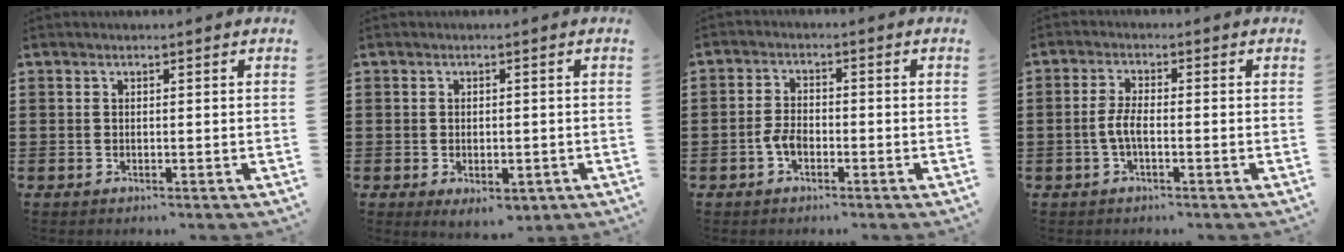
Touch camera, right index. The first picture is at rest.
{"total": 2.4, "force": [-1.5, 1.1, 1.5], "torque": [-0.028, -0.001, -0.027]}
{"total": 2.9, "force": [-1.4, 1.6, 2.1], "torque": [-0.055, -0.004, -0.030]}
{"total": 3.4, "force": [-1.1, 0.9, 3.1], "torque": [-0.077, -0.004, -0.027]}